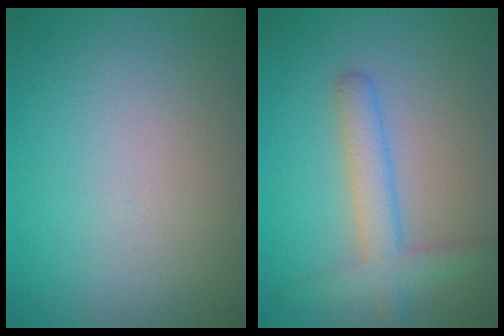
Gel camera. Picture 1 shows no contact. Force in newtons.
{"total": 3.5, "press": 3.5, "slide": 0.2}